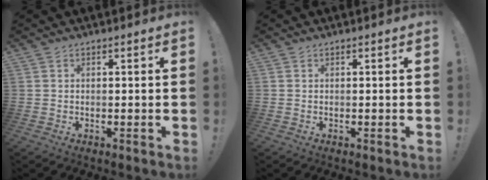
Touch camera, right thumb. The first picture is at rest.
{"total": 0.0}